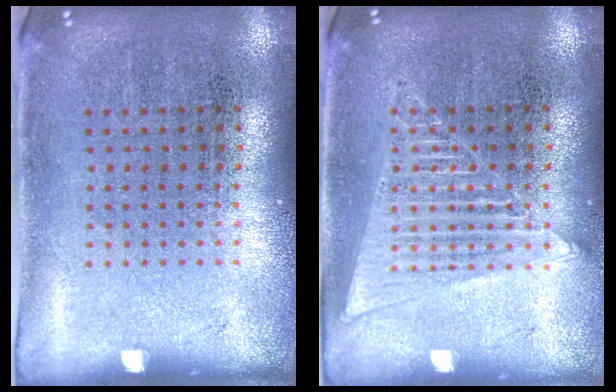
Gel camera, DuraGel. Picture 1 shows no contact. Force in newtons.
{"total": 2.4, "press": 2.4, "slide": 0.3}